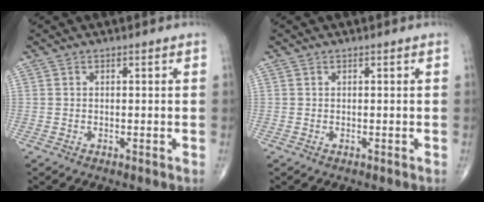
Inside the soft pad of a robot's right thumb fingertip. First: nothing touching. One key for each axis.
{"total": 0.0}